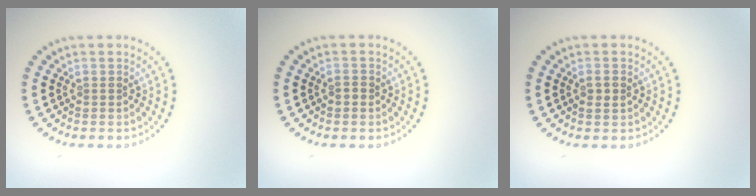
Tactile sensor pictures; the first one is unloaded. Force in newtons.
{"total": 0.8, "press": 0.8, "slide": 0.2}
{"total": 1.1, "press": 1.1, "slide": 0.3}